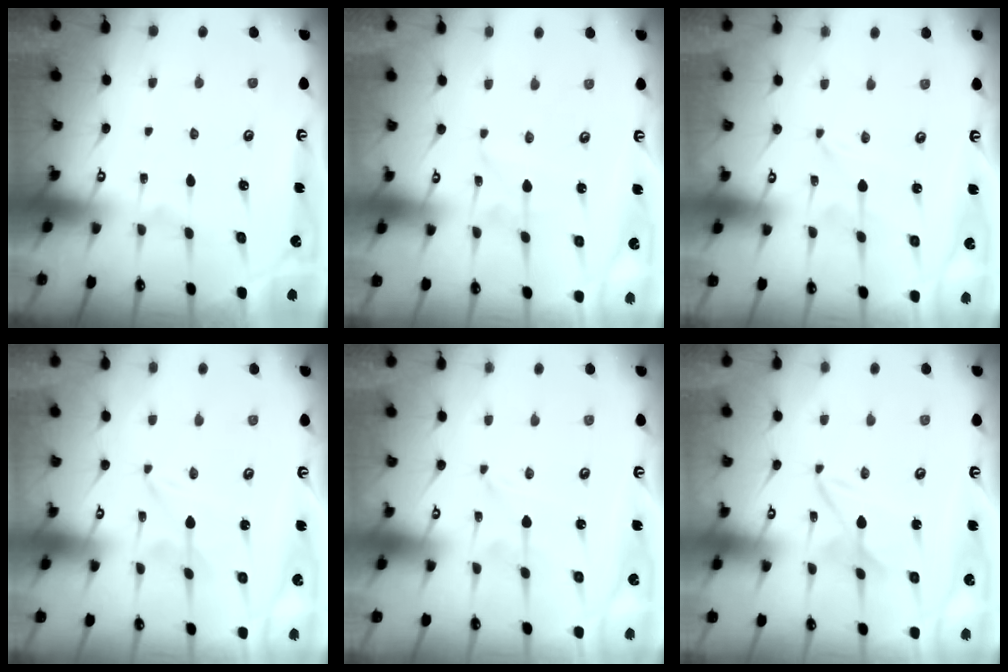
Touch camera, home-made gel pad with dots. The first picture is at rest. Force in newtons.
{"total": 1.4, "press": 1.4, "slide": 0.1}
{"total": 0.0}
{"total": 0.0}
{"total": 0.0}
{"total": 2.5, "press": 2.5, "slide": 0.3}